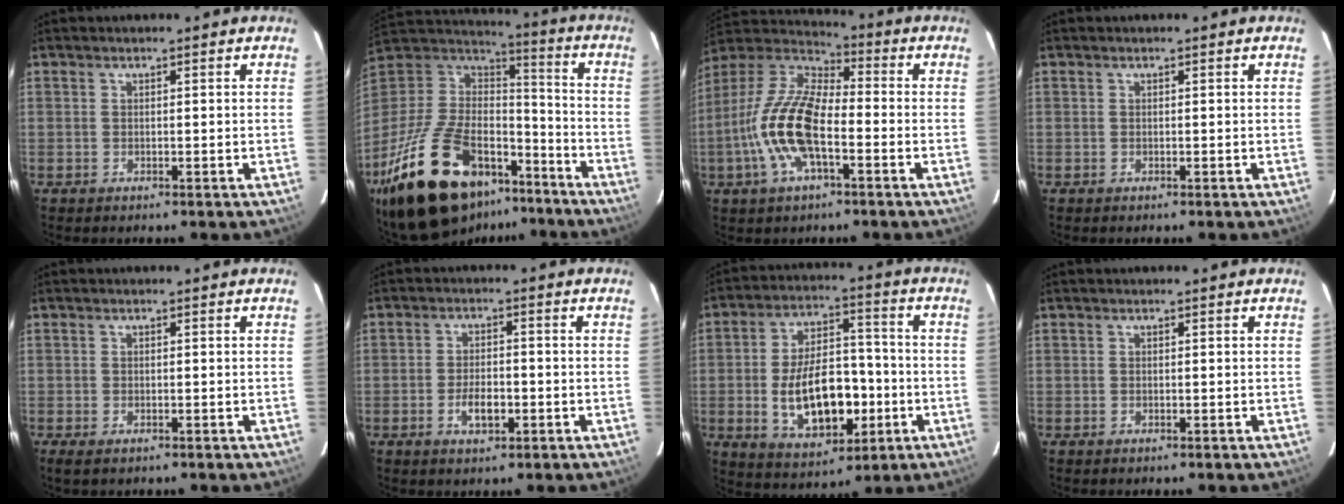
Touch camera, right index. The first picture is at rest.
{"total": 30.8, "force": [-19.8, 15.6, 17.6], "torque": [-0.352, 0.000, -0.305]}
{"total": 16.0, "force": [-4.5, 6.5, 13.9], "torque": [-0.288, 0.001, -0.094]}
{"total": 0.0}
{"total": 1.9, "force": [-1.2, 0.8, 1.3], "torque": [-0.025, -0.009, -0.020]}
{"total": 4.8, "force": [-1.8, 2.2, 3.9], "torque": [-0.078, 0.000, -0.028]}
{"total": 16.0, "force": [-3.7, 8.6, 13.0], "torque": [-0.247, 0.013, -0.039]}
{"total": 0.0}